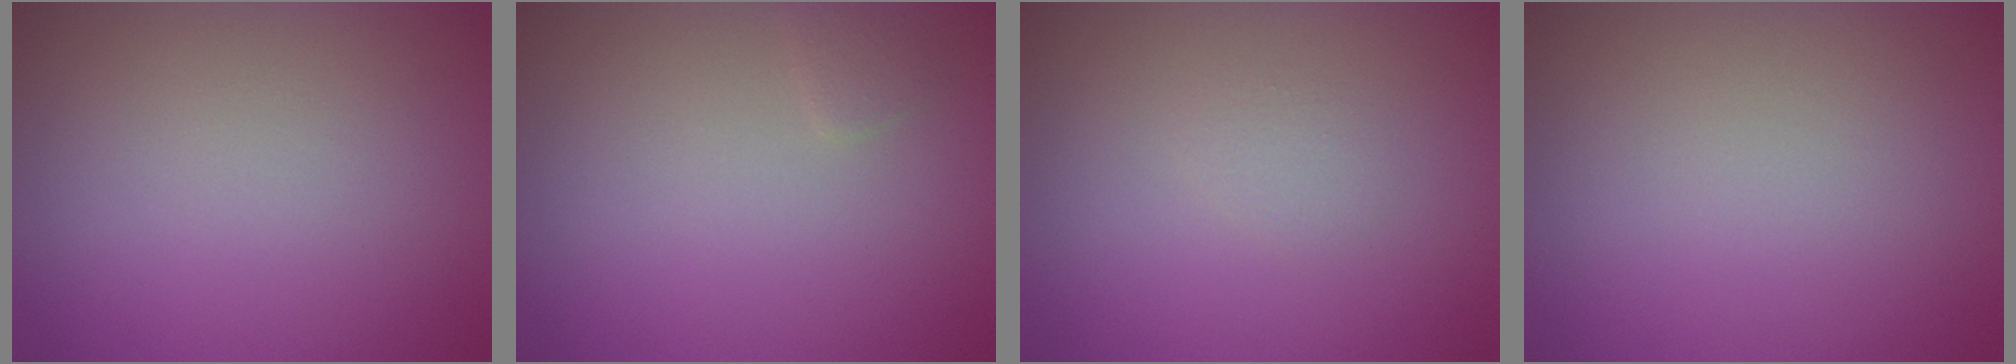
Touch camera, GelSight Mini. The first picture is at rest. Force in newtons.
{"total": 0.7, "press": 0.7, "slide": 0.0}
{"total": 0.8, "press": 0.8, "slide": 0.1}
{"total": 0.0}